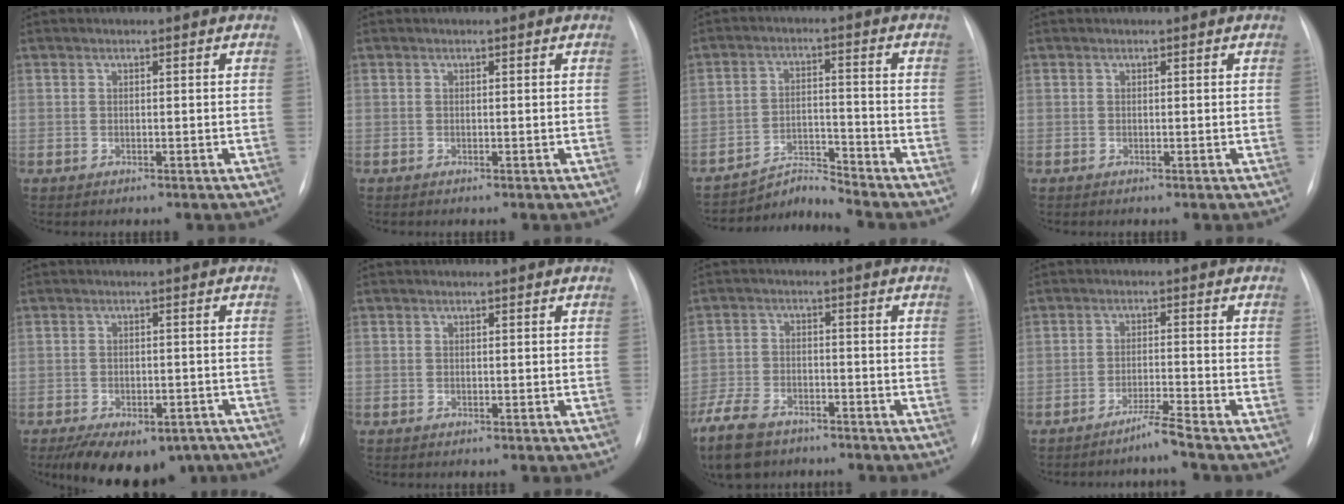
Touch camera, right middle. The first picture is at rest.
{"total": 0.0}
{"total": 5.2, "force": [-4.8, -1.4, -1.5], "torque": [0.020, 0.002, -0.081]}
{"total": 0.0}
{"total": 13.7, "force": [-9.5, 7.2, 6.8], "torque": [-0.121, -0.002, -0.125]}
{"total": 0.0}
{"total": 12.7, "force": [-9.1, 6.5, 5.9], "torque": [-0.149, -0.015, -0.154]}
{"total": 3.3, "force": [-2.9, -1.1, 1.2], "torque": [-0.023, -0.011, -0.058]}